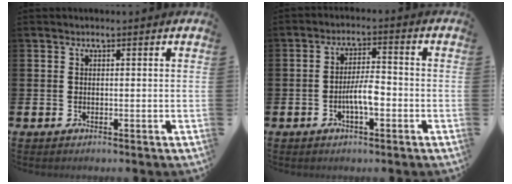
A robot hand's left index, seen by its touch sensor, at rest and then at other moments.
{"total": 4.3, "force": [-1.4, 1.4, 3.9], "torque": [-0.074, 0.012, -0.026]}